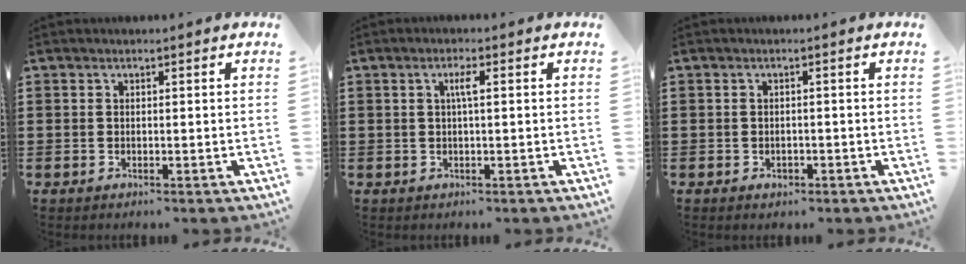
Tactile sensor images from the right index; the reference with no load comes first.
{"total": 2.1, "force": [0.4, 0.2, 2.1], "torque": [-0.041, 0.002, 0.005]}
{"total": 0.9, "force": [-0.5, 0.6, 0.5], "torque": [-0.012, -0.002, -0.010]}